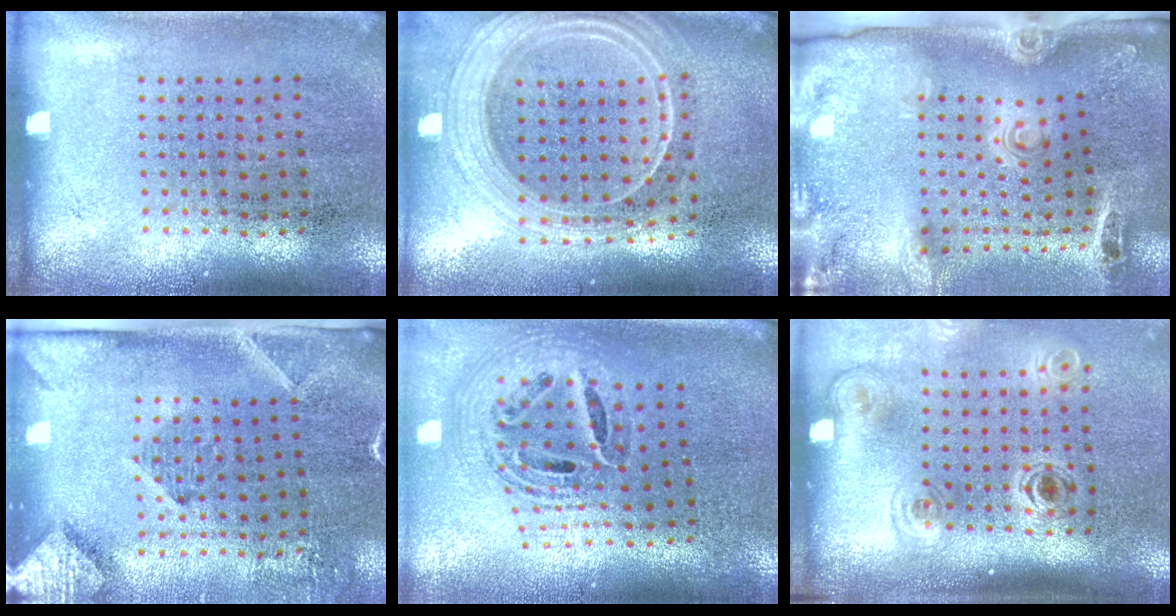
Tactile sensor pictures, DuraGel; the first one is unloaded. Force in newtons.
{"total": 2.4, "press": 2.1, "slide": 1.2}
{"total": 3.1, "press": 2.1, "slide": 2.3}
{"total": 2.9, "press": 2.2, "slide": 2.0}
{"total": 1.5, "press": 1.3, "slide": 0.8}
{"total": 1.9, "press": 1.3, "slide": 1.4}